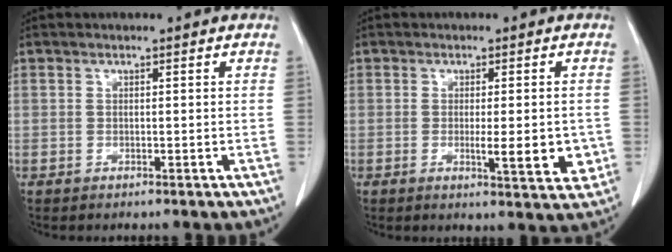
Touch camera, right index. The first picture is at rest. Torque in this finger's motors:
{"motor_torque": [0.01, 0.02, 0.20, 0.03]}